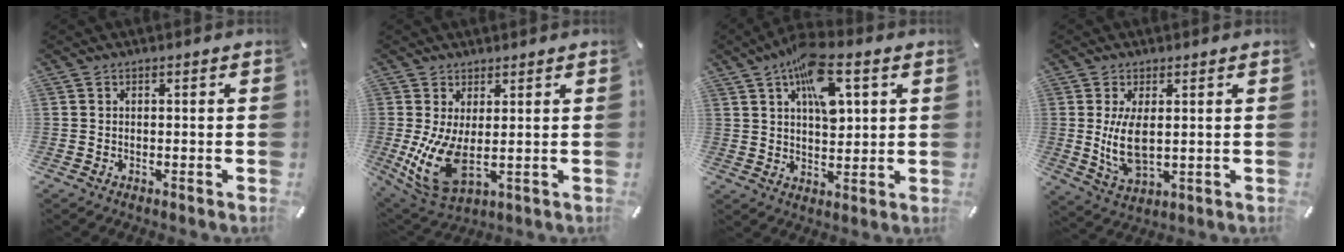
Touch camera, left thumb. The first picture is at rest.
{"total": 11.4, "force": [0.4, 5.5, 10.0], "torque": [-0.222, -0.030, 0.015]}
{"total": 12.5, "force": [5.2, 6.2, 9.5], "torque": [-0.149, -0.007, 0.090]}
{"total": 8.5, "force": [1.0, 4.0, 7.4], "torque": [-0.169, -0.016, 0.013]}